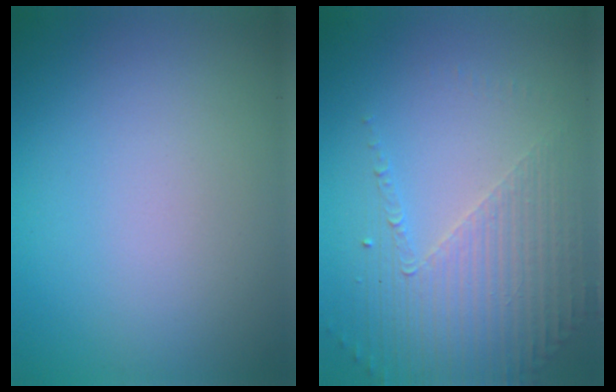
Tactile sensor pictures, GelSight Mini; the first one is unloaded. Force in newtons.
{"total": 4.4, "press": 3.1, "slide": 3.2}